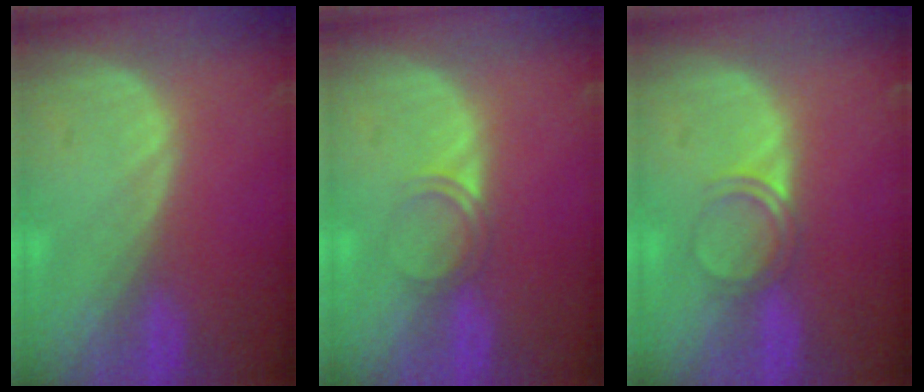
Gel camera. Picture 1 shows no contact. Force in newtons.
{"total": 2.1, "press": 1.8, "slide": 1.1}
{"total": 2.9, "press": 2.6, "slide": 1.1}